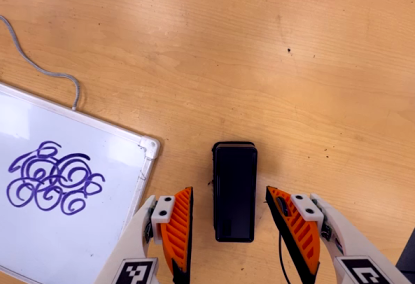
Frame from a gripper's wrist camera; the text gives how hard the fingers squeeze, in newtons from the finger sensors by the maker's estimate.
{"total": 0.0}